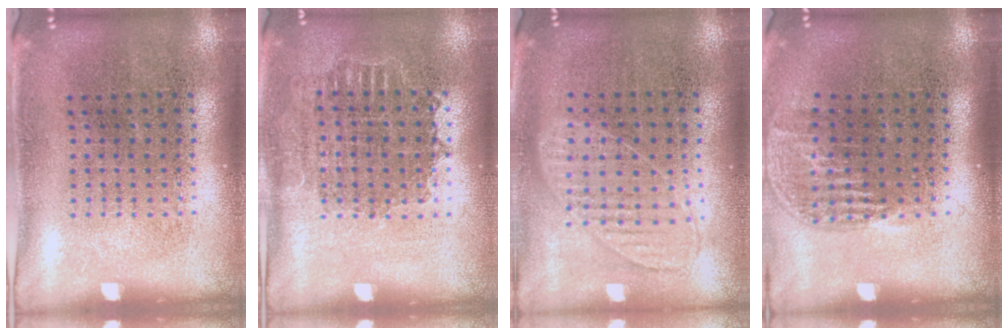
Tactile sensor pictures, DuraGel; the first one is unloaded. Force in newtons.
{"total": 1.1, "press": 1.0, "slide": 0.4}
{"total": 0.9, "press": 0.9, "slide": 0.2}
{"total": 1.1, "press": 1.0, "slide": 0.6}